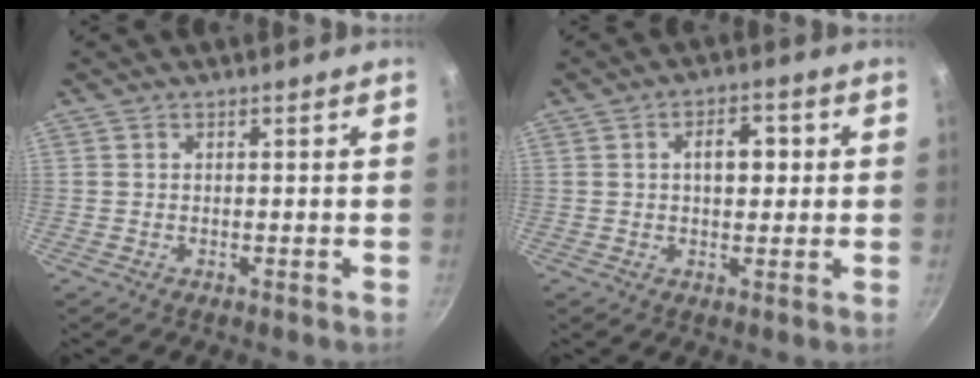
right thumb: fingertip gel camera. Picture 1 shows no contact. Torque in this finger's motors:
{"motor_torque": [0.01, 0.01, -0.04, 0.06, 0.01]}